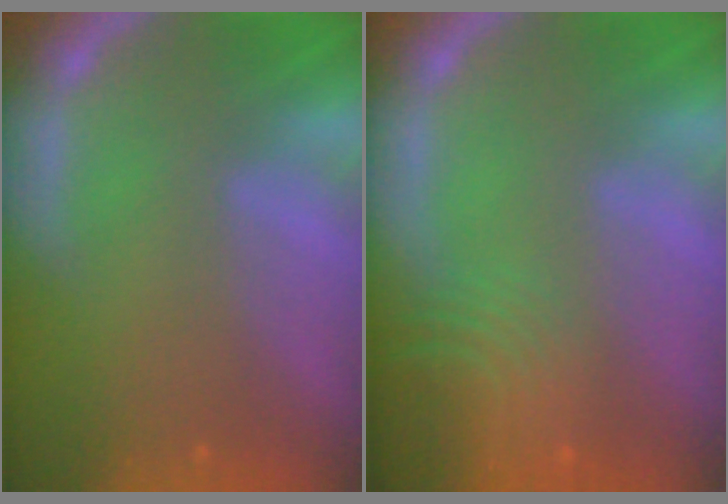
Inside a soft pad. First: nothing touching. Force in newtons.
{"total": 10.1}